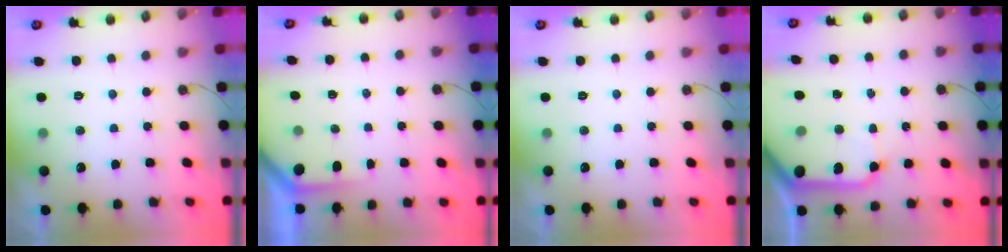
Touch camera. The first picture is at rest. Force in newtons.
{"total": 2.4, "press": 2.4, "slide": 0.2}
{"total": 0.0}
{"total": 13.9, "press": 13.9, "slide": 1.2}